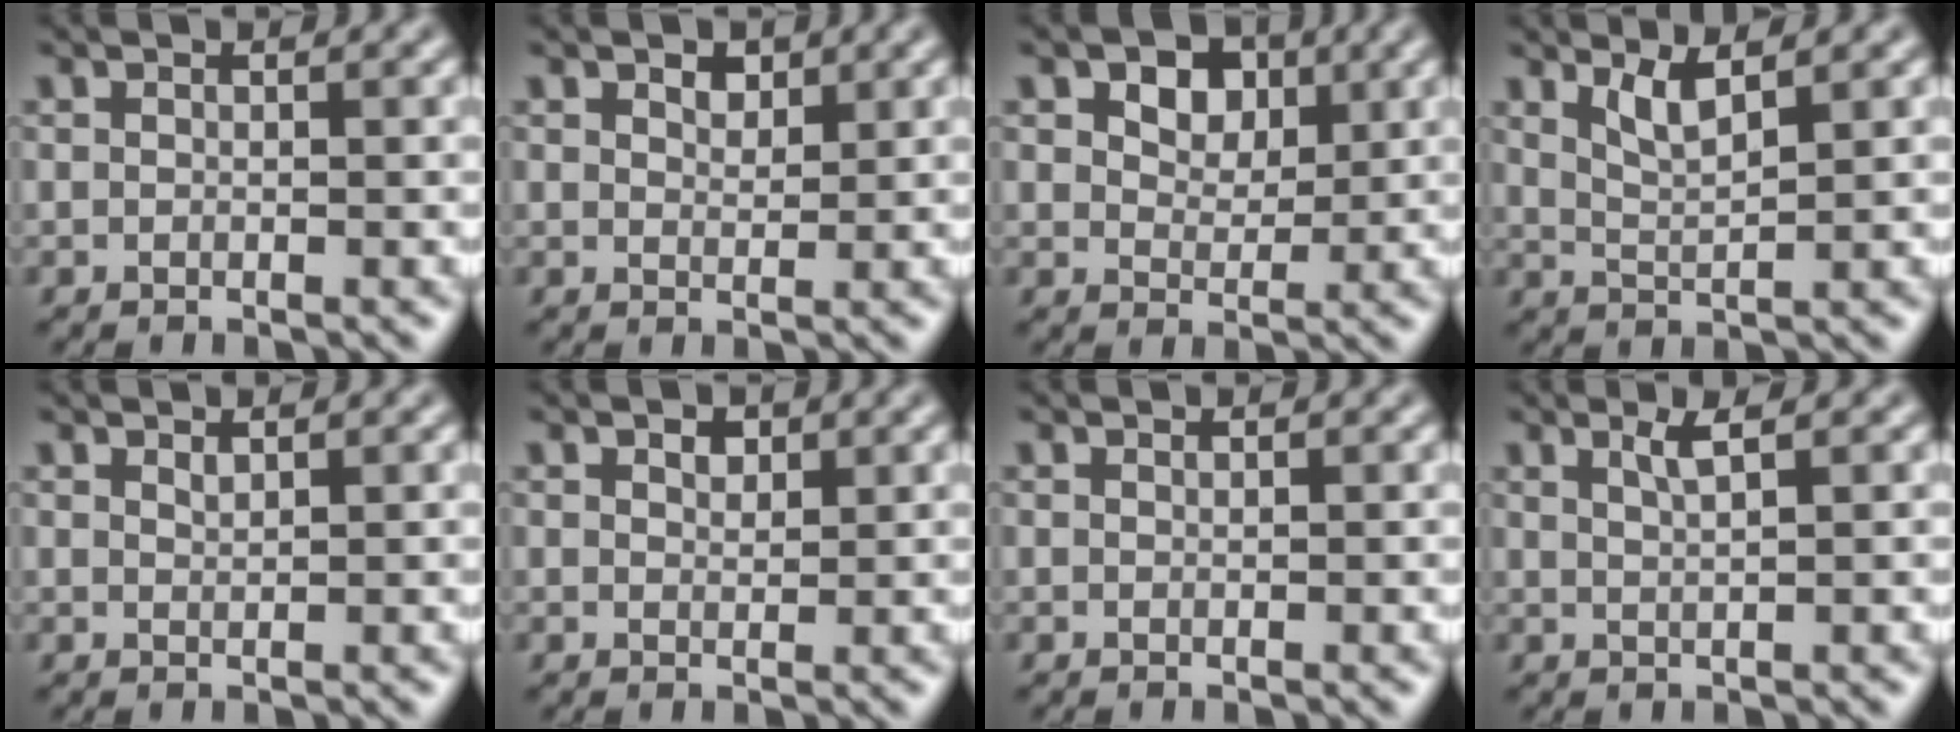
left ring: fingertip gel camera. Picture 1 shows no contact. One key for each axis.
{"total": 1.4, "fx": 1.0, "fy": 0.7, "fz": 0.6, "tx": -0.010, "ty": 0.001, "tz": 0.018}
{"total": 4.4, "fx": 2.0, "fy": 2.9, "fz": 2.6, "tx": -0.043, "ty": 0.004, "tz": 0.019}
{"total": 2.4, "fx": 1.7, "fy": 0.5, "fz": 1.7, "tx": -0.031, "ty": -0.006, "tz": 0.035}
{"total": 0.6, "fx": 0.6, "fy": 0.1, "fz": 0.2, "tx": -0.004, "ty": -0.002, "tz": 0.013}
{"total": 1.2, "fx": 0.8, "fy": 0.7, "fz": 0.5, "tx": -0.008, "ty": 0.001, "tz": 0.014}
{"total": 0.0}
{"total": 1.8, "fx": 1.0, "fy": 0.5, "fz": 1.4, "tx": -0.018, "ty": 0.003, "tz": 0.014}